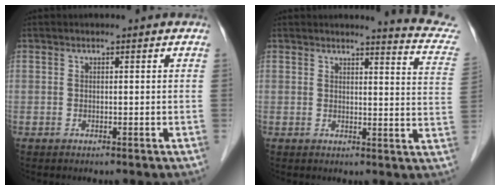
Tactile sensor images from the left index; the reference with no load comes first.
{"total": 8.9, "force": [8.7, -0.1, 2.0], "torque": [-0.015, -0.061, 0.070]}